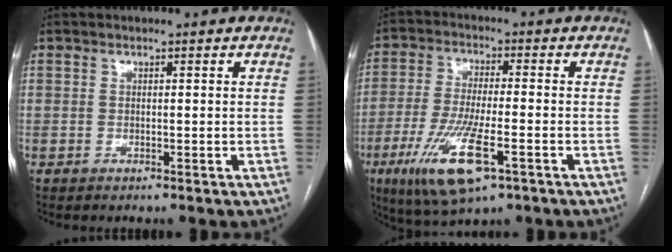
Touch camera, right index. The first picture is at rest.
{"total": 12.9, "force": [-5.9, 2.4, 11.2], "torque": [-0.229, -0.029, -0.099]}